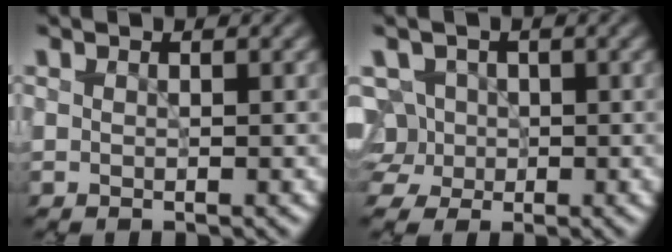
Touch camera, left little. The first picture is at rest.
{"total": 5.2, "force": [-0.3, 4.8, 2.2], "torque": [-0.032, 0.027, -0.026]}